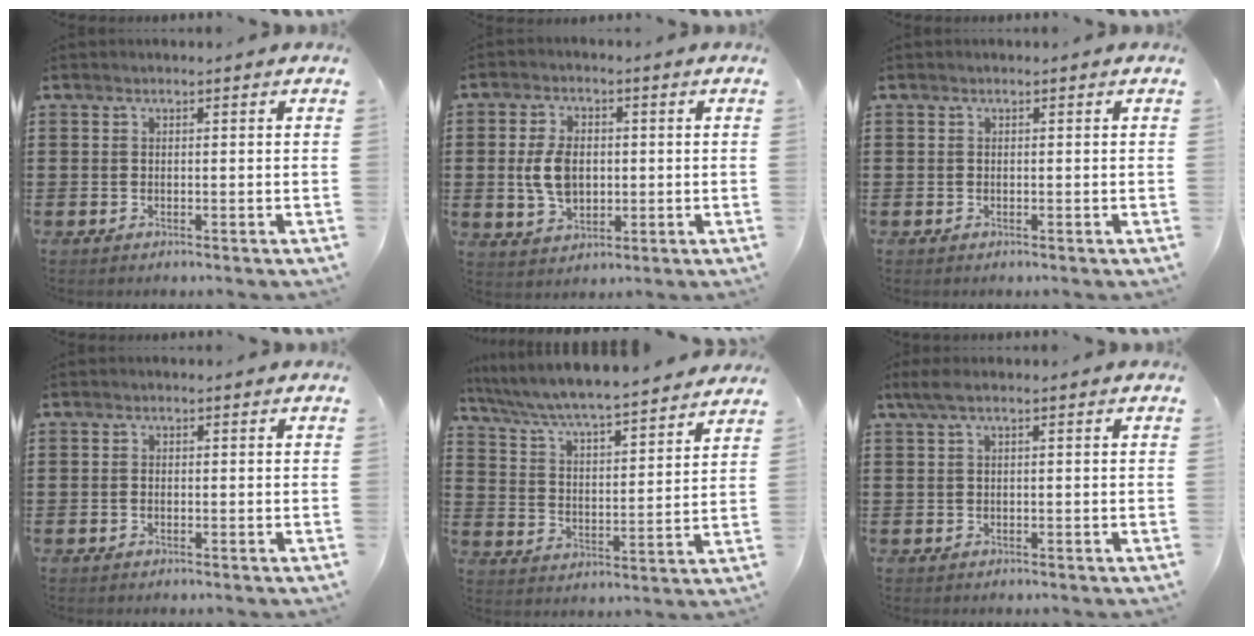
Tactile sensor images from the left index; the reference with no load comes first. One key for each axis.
{"total": 6.8, "fx": 0.1, "fy": 4.3, "fz": 5.3, "tx": -0.131, "ty": 0.003, "tz": -0.006}
{"total": 0.0}
{"total": 0.8, "fx": -0.4, "fy": 0.5, "fz": 0.6, "tx": -0.014, "ty": -0.001, "tz": -0.007}
{"total": 5.5, "fx": 5.2, "fy": -0.3, "fz": 1.6, "tx": -0.055, "ty": -0.040, "tz": 0.084}
{"total": 2.1, "fx": -0.1, "fy": 0.4, "fz": 2.1, "tx": -0.044, "ty": -0.002, "tz": -0.005}